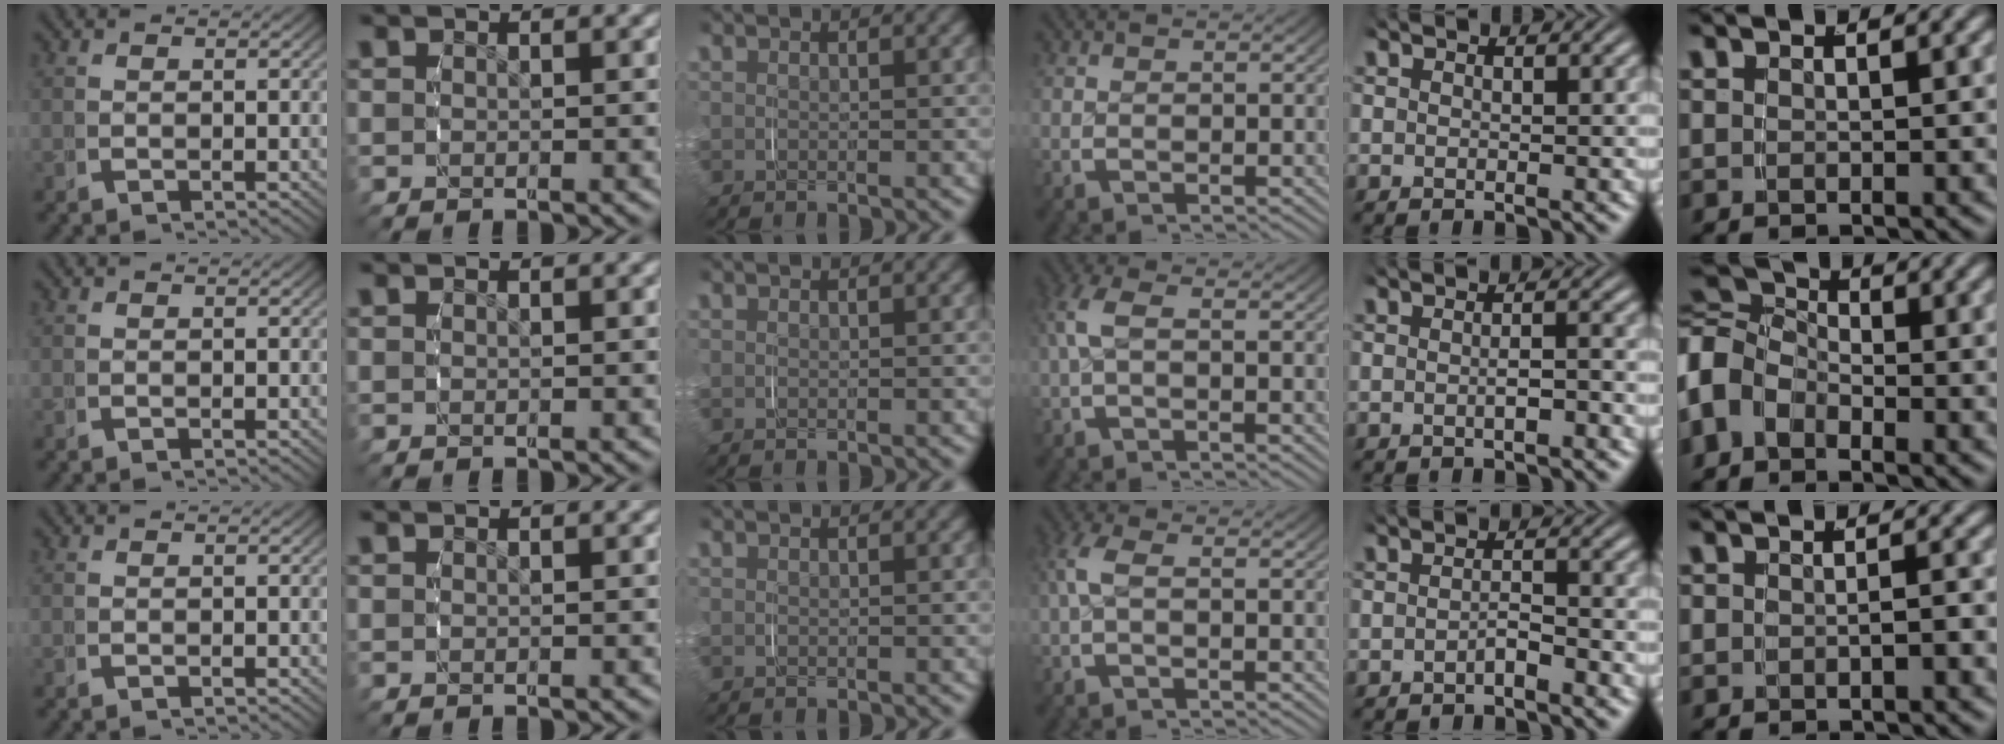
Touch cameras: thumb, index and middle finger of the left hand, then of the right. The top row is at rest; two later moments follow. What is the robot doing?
{"motion": "grasp_and_lifting", "object": "toothpaste"}